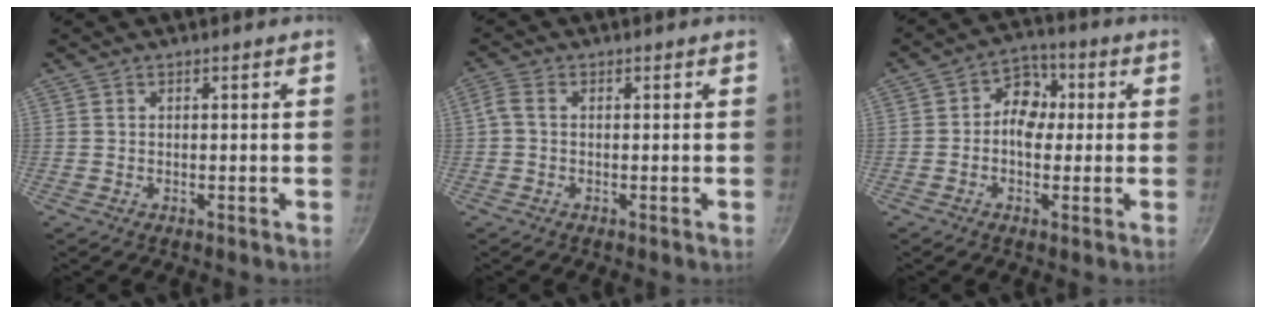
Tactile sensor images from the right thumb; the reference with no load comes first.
{"total": 2.3, "force": [-0.1, 1.4, 1.8], "torque": [-0.047, 0.009, -0.009]}
{"total": 7.6, "force": [0.2, 6.0, 4.7], "torque": [-0.032, 0.011, -0.014]}